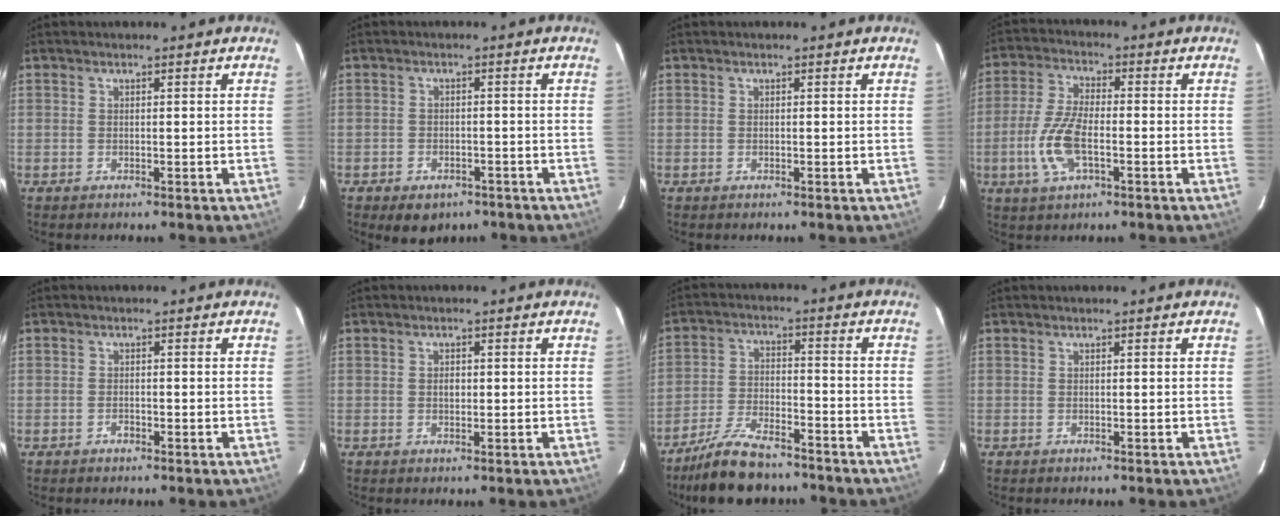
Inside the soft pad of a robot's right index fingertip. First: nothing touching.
{"total": 6.4, "force": [-4.2, 4.0, 2.6], "torque": [-0.056, 0.000, -0.048]}
{"total": 0.0}
{"total": 9.6, "force": [-2.9, 3.9, 8.3], "torque": [-0.183, 0.001, -0.056]}
{"total": 0.9, "force": [-0.7, 0.6, 0.2], "torque": [-0.004, 0.003, -0.011]}
{"total": 1.3, "force": [0.0, 0.9, 0.9], "torque": [-0.014, 0.004, 0.001]}
{"total": 13.2, "force": [-11.0, 4.3, 6.0], "torque": [-0.135, -0.008, -0.185]}
{"total": 0.0}